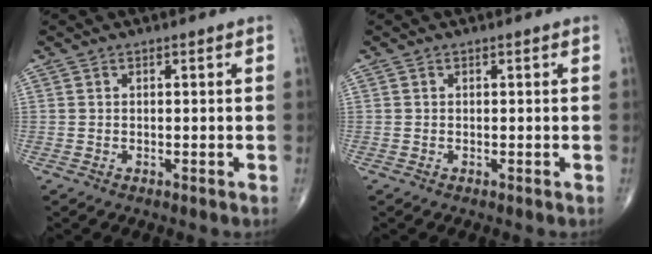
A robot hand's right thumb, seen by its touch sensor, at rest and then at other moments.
{"total": 0.0}